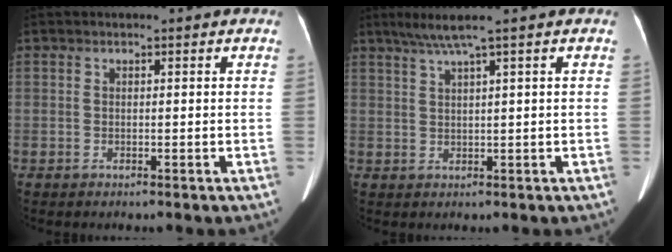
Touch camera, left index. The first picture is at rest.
{"total": 3.5, "force": [2.3, -1.0, 2.5], "torque": [-0.060, 0.005, 0.051]}